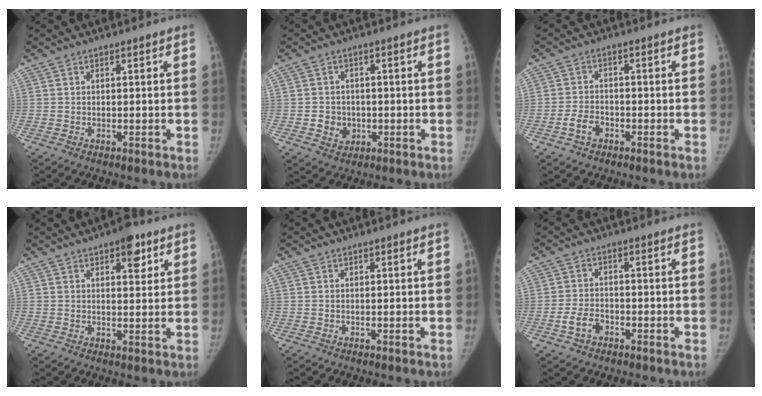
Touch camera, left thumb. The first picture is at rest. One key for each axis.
{"total": 4.4, "fx": -0.9, "fy": 3.9, "fz": 1.8, "tx": -0.011, "ty": 0.006, "tz": -0.007}
{"total": 3.8, "fx": -1.9, "fy": 2.5, "fz": 2.0, "tx": -0.035, "ty": 0.017, "tz": -0.034}
{"total": 5.4, "fx": 3.0, "fy": 2.5, "fz": 3.8, "tx": -0.031, "ty": -0.012, "tz": 0.035}
{"total": 0.0}
{"total": 4.1, "fx": -2.0, "fy": 2.7, "fz": 2.3, "tx": -0.043, "ty": 0.018, "tz": -0.037}